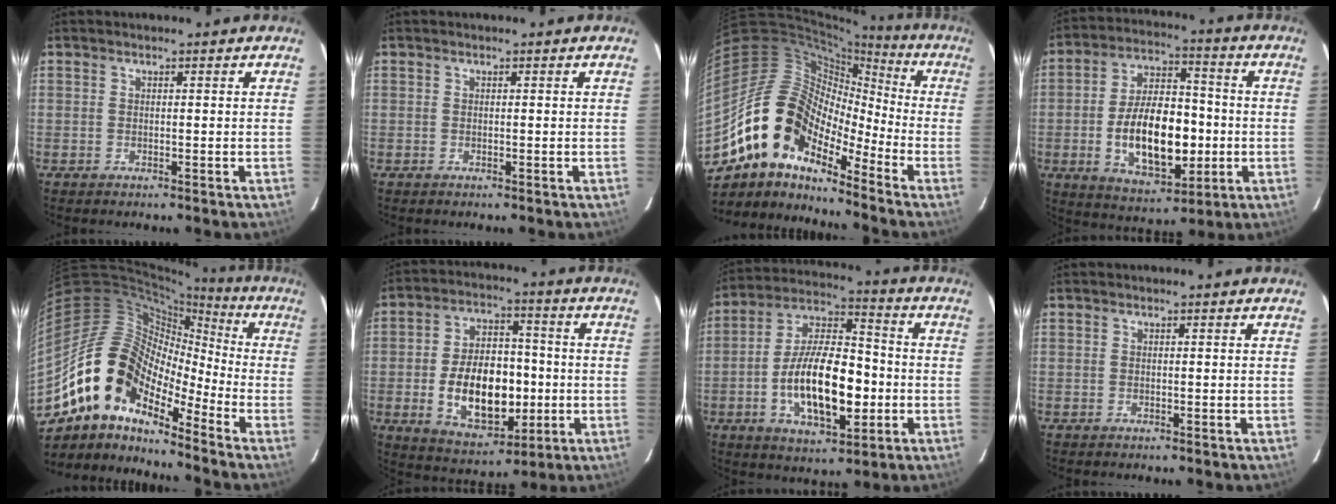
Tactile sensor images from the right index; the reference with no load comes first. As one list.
[{"total": 0.0}, {"total": 15.7, "force": [-10.4, 7.7, 8.8], "torque": [-0.149, 0.008, -0.214]}, {"total": 17.3, "force": [-3.1, 9.2, 14.4], "torque": [-0.267, 0.010, -0.035]}, {"total": 15.6, "force": [-9.9, 7.5, 9.3], "torque": [-0.155, 0.004, -0.206]}, {"total": 16.2, "force": [-2.8, 9.8, 12.6], "torque": [-0.241, 0.013, -0.025]}, {"total": 17.9, "force": [-3.7, 8.1, 15.6], "torque": [-0.290, 0.009, -0.060]}, {"total": 0.0}]